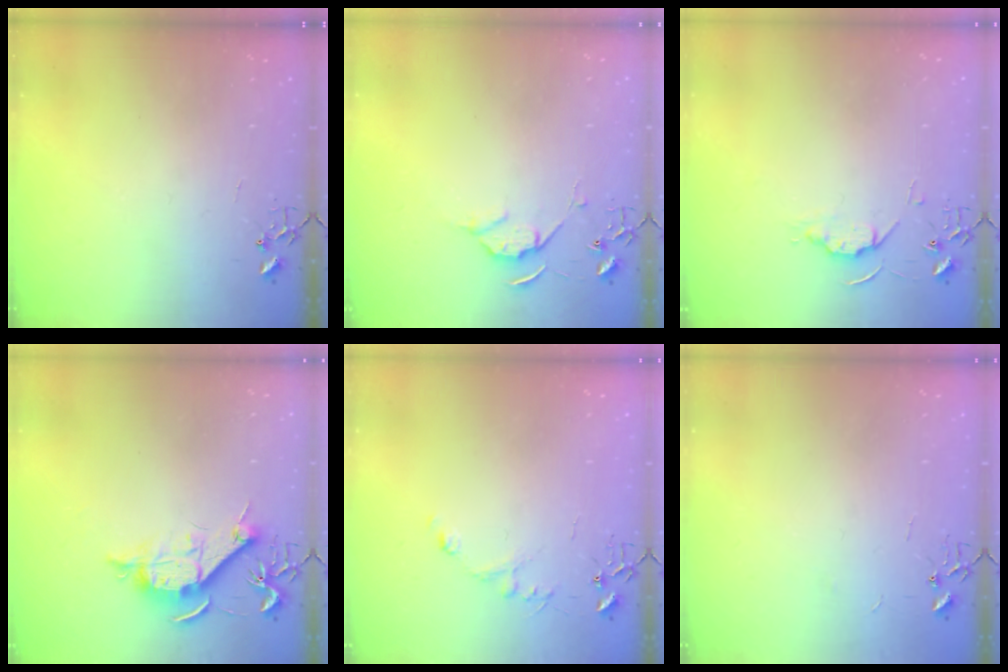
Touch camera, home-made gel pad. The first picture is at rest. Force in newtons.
{"total": 5.7, "press": 5.7, "slide": 0.8}
{"total": 5.7, "press": 5.6, "slide": 0.8}
{"total": 10.6, "press": 10.6, "slide": 0.8}
{"total": 5.5, "press": 5.5, "slide": 0.6}
{"total": 2.4, "press": 2.4, "slide": 0.3}